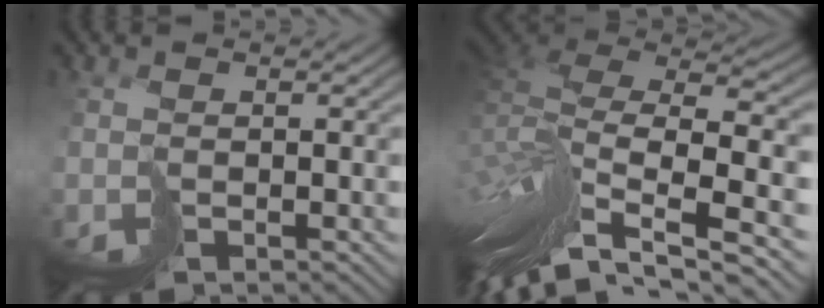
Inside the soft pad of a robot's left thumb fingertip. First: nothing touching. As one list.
[{"total": 14.1, "force": [-7.1, 5.6, 10.8], "torque": [-0.258, -0.006, -0.125]}]